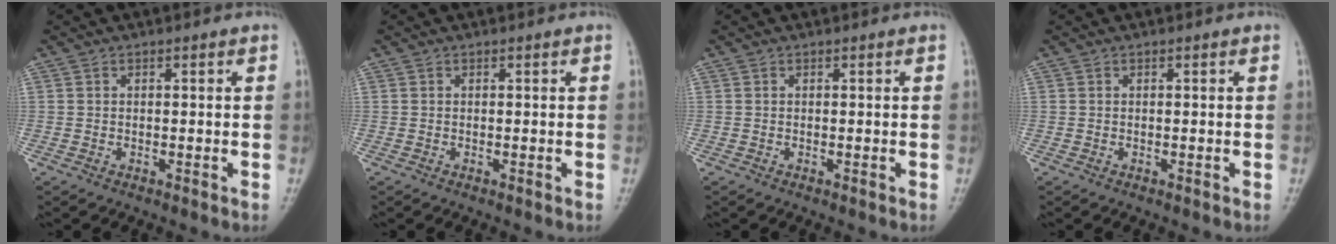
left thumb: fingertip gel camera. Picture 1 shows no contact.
{"total": 0.0}
{"total": 0.0}
{"total": 0.0}